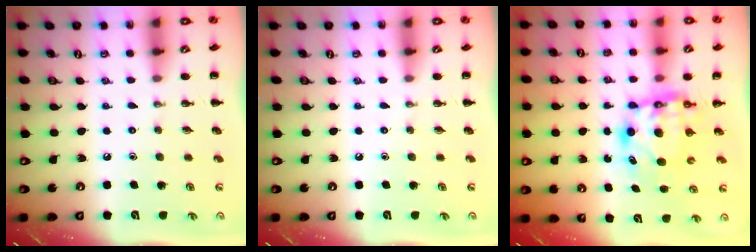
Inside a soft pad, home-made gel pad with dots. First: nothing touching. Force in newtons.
{"total": 0.0}
{"total": 6.4, "press": 6.2, "slide": 1.5}